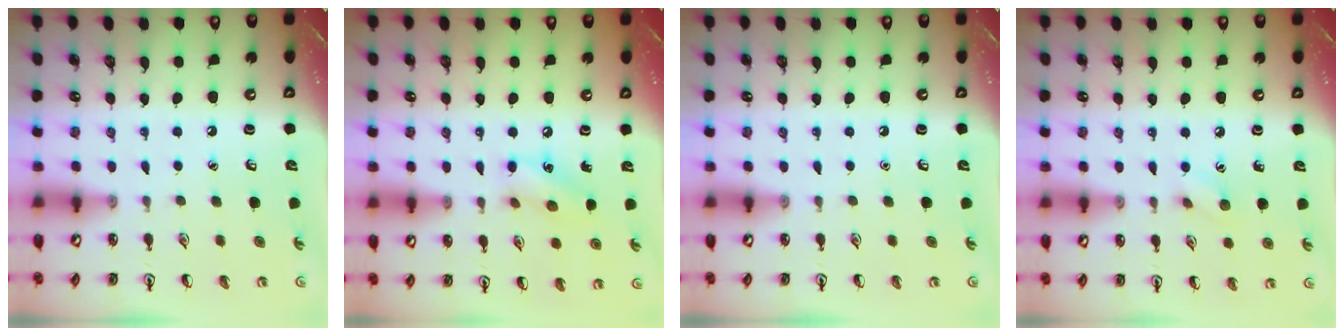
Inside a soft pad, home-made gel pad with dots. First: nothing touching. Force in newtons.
{"total": 8.8, "press": 8.7, "slide": 1.2}
{"total": 0.0}
{"total": 5.3, "press": 5.2, "slide": 1.1}